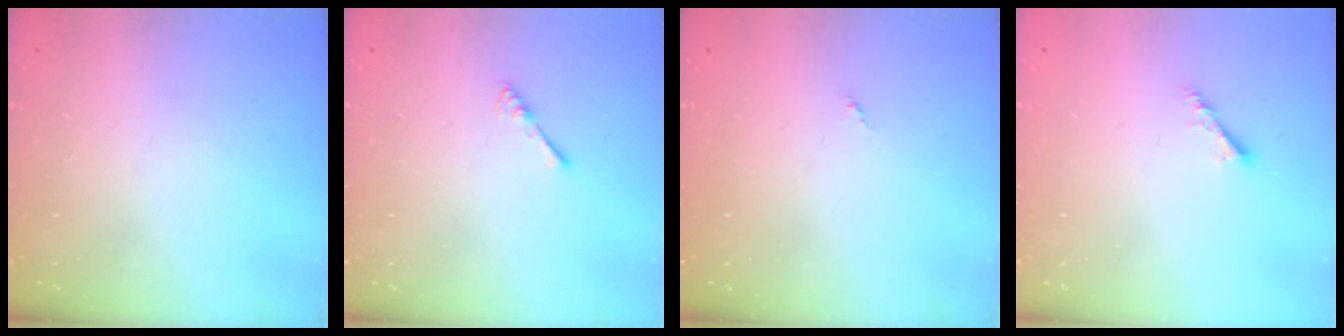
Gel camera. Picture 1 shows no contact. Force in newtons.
{"total": 2.4, "press": 2.4, "slide": 0.5}
{"total": 0.0}
{"total": 3.0, "press": 2.9, "slide": 0.6}